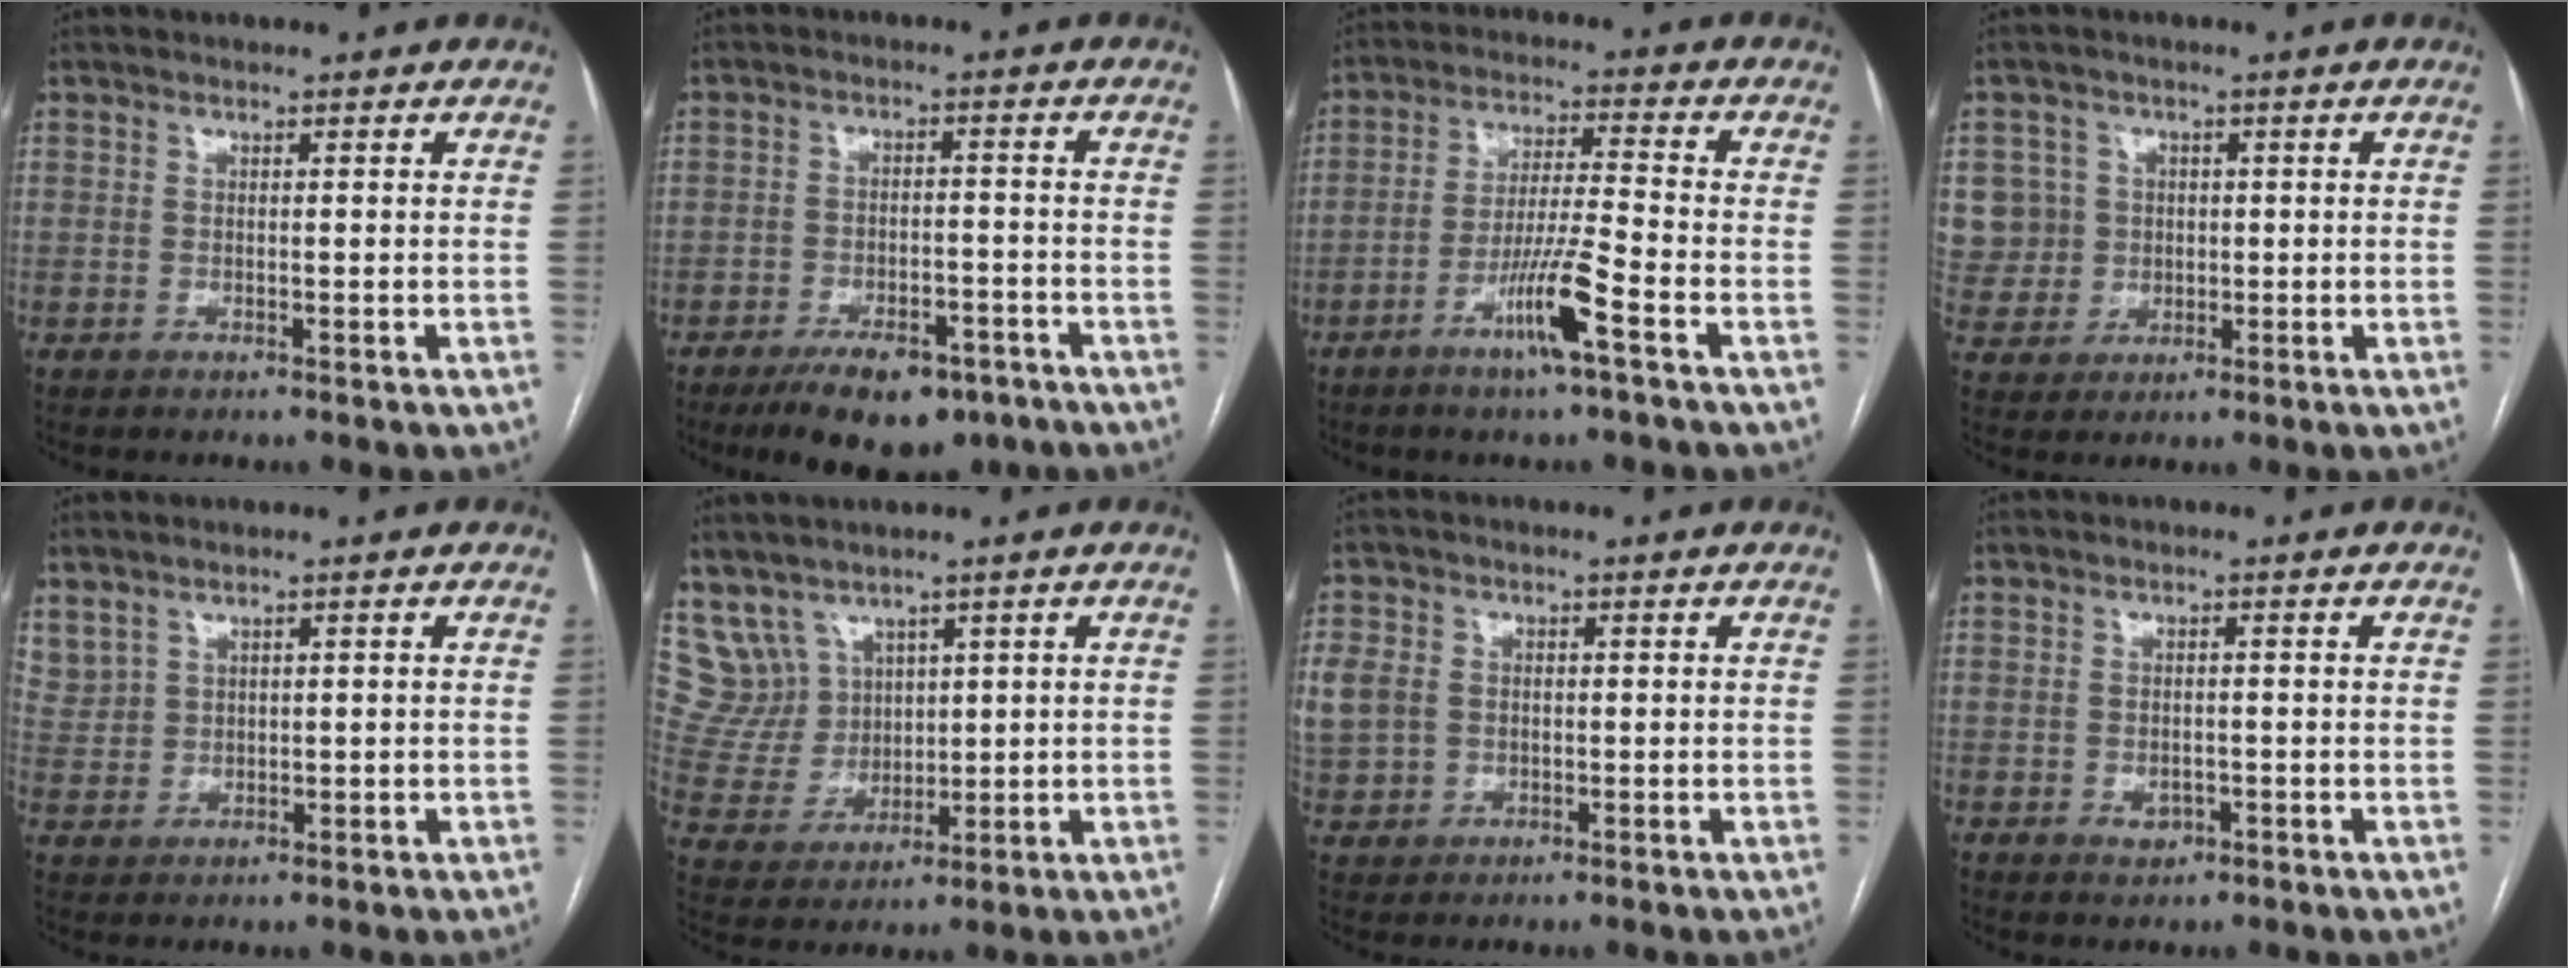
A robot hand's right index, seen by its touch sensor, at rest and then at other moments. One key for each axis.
{"total": 10.2, "fx": -7.3, "fy": 4.3, "fz": 5.7, "tx": -0.083, "ty": 0.000, "tz": -0.111}
{"total": 8.4, "fx": -4.5, "fy": -0.3, "fz": 7.1, "tx": -0.136, "ty": -0.004, "tz": -0.084}
{"total": 8.2, "fx": 1.6, "fy": 8.0, "fz": 0.4, "tx": -0.013, "ty": 0.032, "tz": 0.045}
{"total": 4.4, "fx": 3.1, "fy": 3.0, "fz": 1.1, "tx": -0.030, "ty": 0.012, "tz": 0.077}
{"total": 7.4, "fx": 5.0, "fy": 5.5, "fz": 0.4, "tx": -0.025, "ty": 0.033, "tz": 0.121}
{"total": 12.6, "fx": 0.7, "fy": 11.4, "fz": 5.4, "tx": -0.194, "ty": 0.025, "tz": 0.029}
{"total": 1.8, "fx": -0.8, "fy": 1.2, "fz": 1.0, "tx": -0.011, "ty": 0.003, "tz": -0.006}